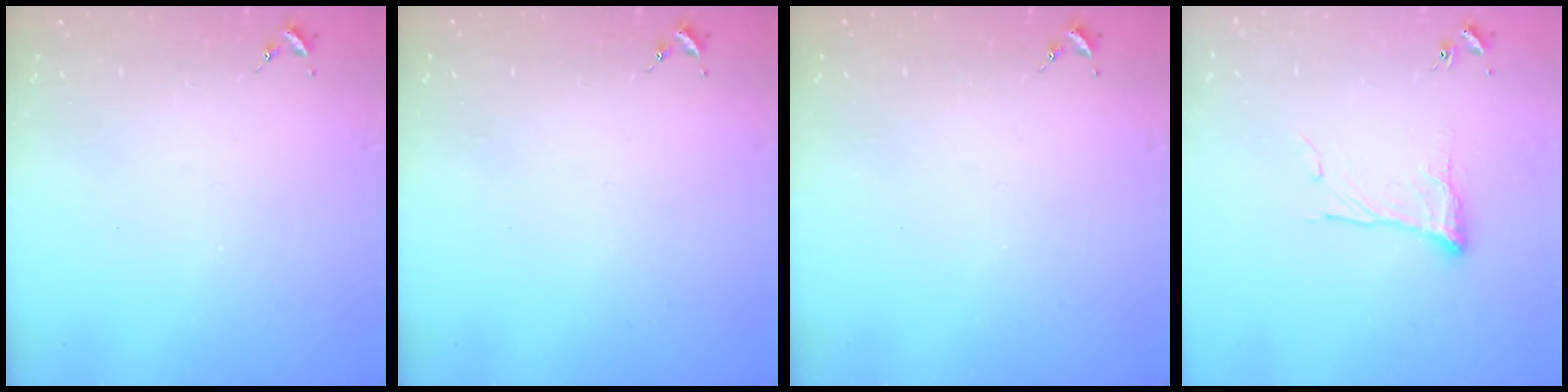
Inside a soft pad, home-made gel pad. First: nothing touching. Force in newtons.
{"total": 0.0}
{"total": 0.0}
{"total": 9.1, "press": 9.1, "slide": 0.3}